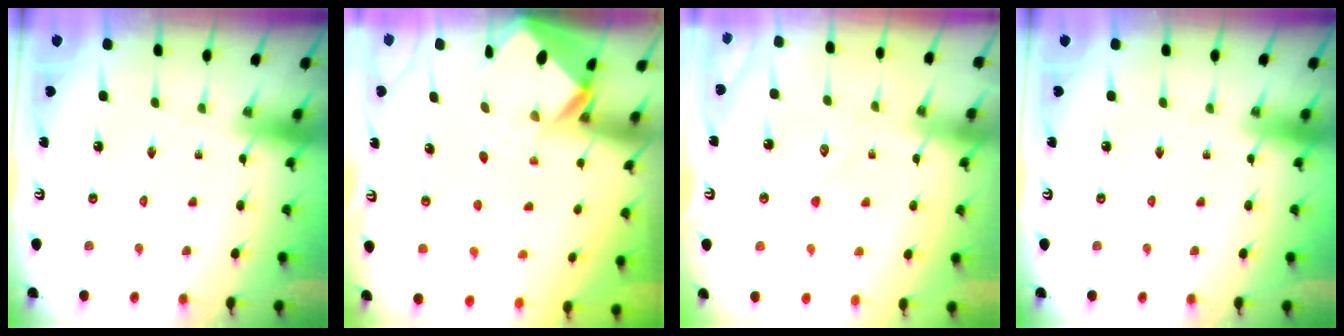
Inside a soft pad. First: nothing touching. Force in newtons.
{"total": 3.6, "press": 3.6, "slide": 0.2}
{"total": 7.8, "press": 7.8, "slide": 0.7}
{"total": 0.0}